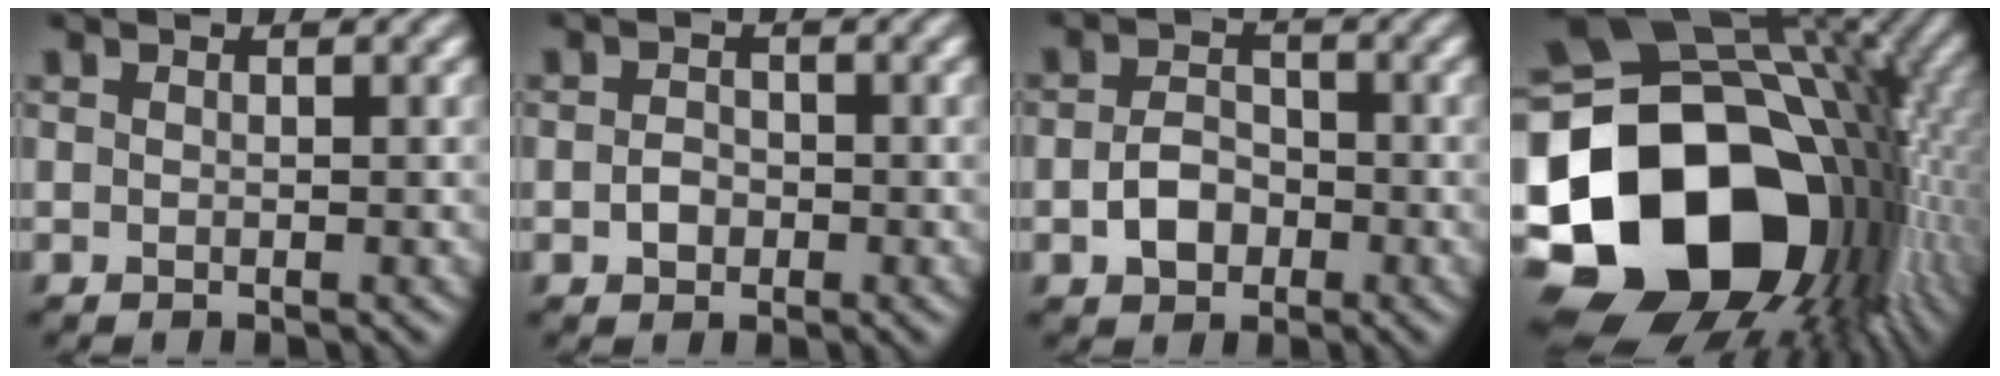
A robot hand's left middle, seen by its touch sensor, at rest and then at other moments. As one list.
[{"total": 1.5, "force": [-0.4, 1.3, 0.8], "torque": [-0.016, -0.001, -0.010]}, {"total": 3.0, "force": [-0.9, 2.3, 1.8], "torque": [-0.034, -0.001, -0.021]}, {"total": 22.8, "force": [-4.9, 17.3, 14.0], "torque": [-0.293, -0.026, -0.077]}]